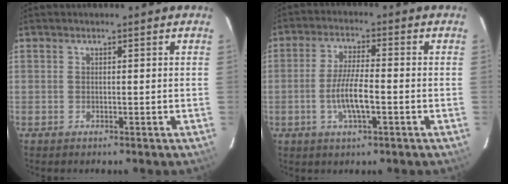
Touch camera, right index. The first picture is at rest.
{"total": 7.1, "force": [-2.1, 1.6, 6.7], "torque": [-0.132, -0.004, -0.041]}